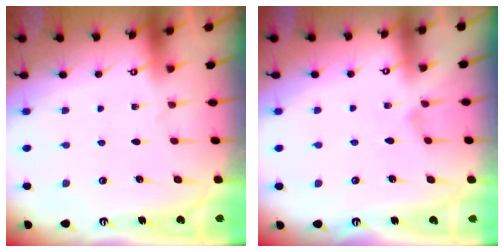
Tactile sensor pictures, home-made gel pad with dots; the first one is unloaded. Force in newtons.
{"total": 1.7, "press": 1.7, "slide": 0.3}